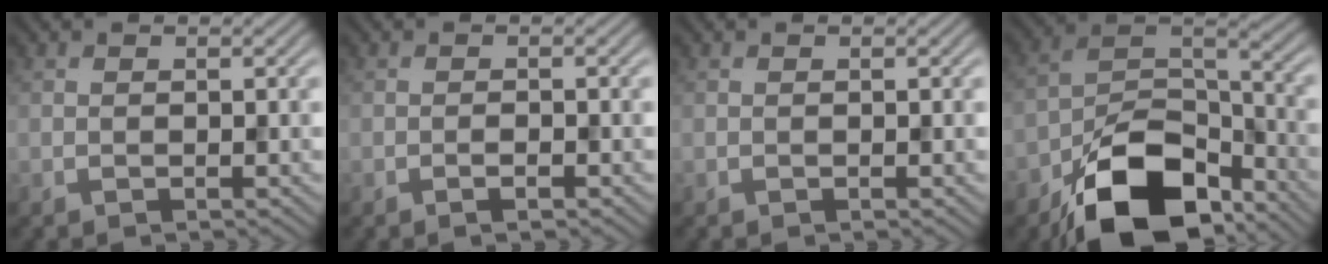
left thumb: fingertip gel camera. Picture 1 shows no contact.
{"total": 1.0, "force": [-0.6, 0.2, 0.8], "torque": [-0.014, 0.000, -0.012]}
{"total": 0.0}
{"total": 14.1, "force": [-9.3, 6.8, 8.1], "torque": [-0.145, -0.009, -0.177]}